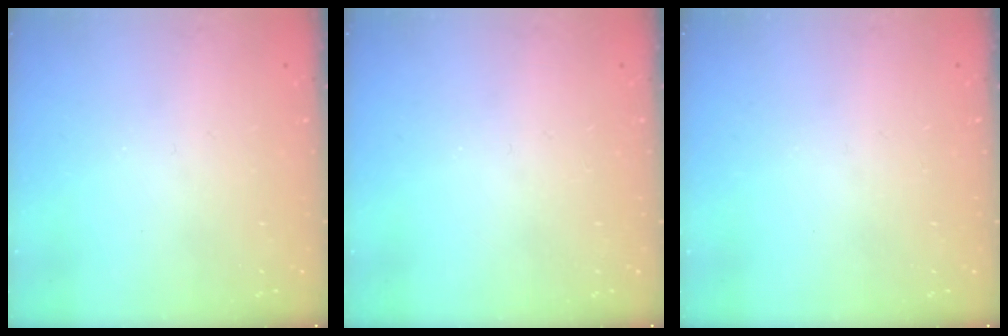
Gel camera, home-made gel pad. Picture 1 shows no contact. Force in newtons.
{"total": 0.0}
{"total": 0.0}